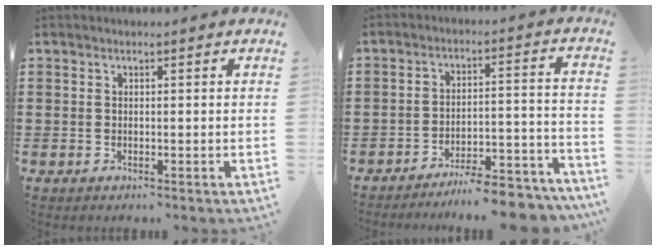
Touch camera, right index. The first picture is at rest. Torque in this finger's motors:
{"motor_torque": [0.09, 0.03, -0.15, -0.21]}